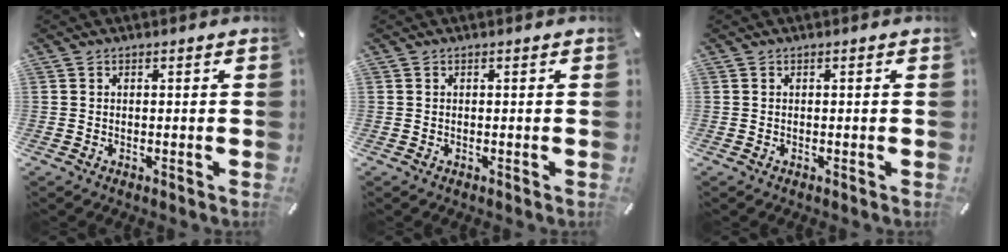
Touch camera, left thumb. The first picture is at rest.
{"total": 0.0}
{"total": 0.0}